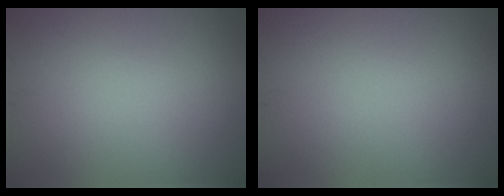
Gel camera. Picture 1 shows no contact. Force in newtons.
{"total": 0.0}